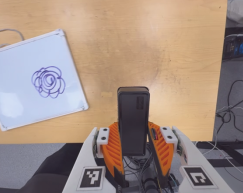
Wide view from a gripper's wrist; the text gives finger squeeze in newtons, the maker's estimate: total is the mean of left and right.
{"total": 4.8, "left": 3.4, "right": 6.1}